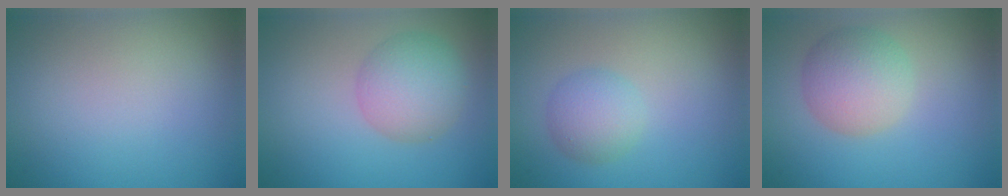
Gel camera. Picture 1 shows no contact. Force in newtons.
{"total": 4.8, "press": 4.8, "slide": 0.1}
{"total": 2.9, "press": 2.9, "slide": 0.1}
{"total": 4.8, "press": 4.8, "slide": 0.3}